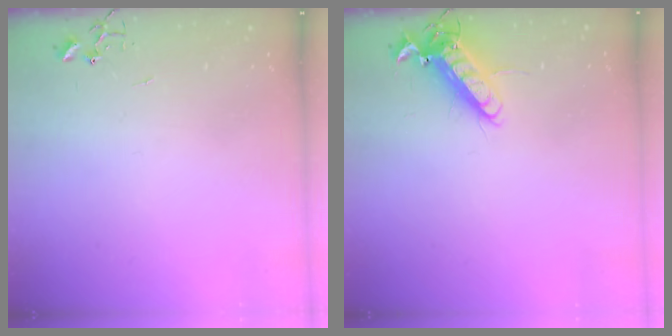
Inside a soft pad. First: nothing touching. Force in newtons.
{"total": 12.6, "press": 12.4, "slide": 2.4}